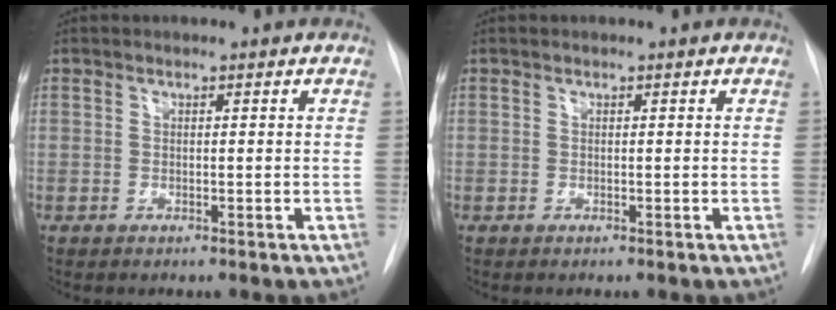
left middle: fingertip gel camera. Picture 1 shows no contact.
{"total": 0.0}